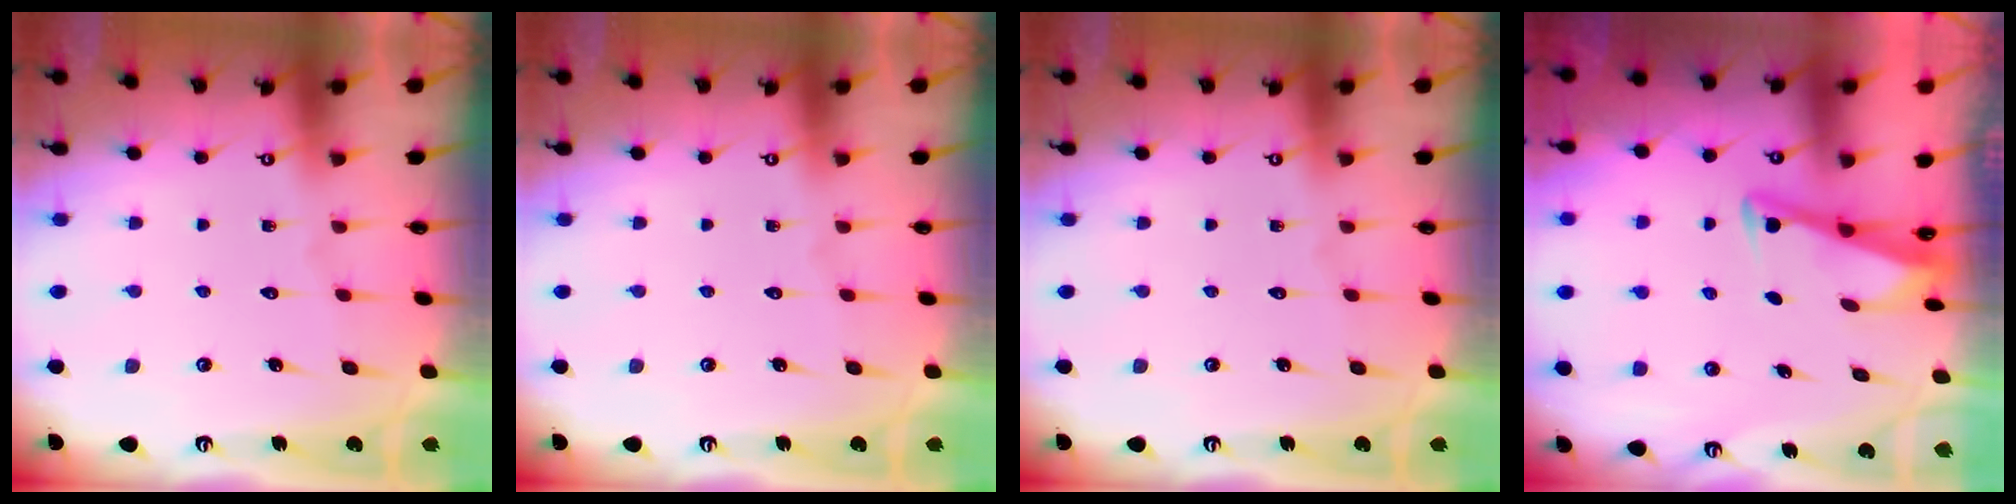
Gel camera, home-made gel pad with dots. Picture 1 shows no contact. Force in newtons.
{"total": 0.0}
{"total": 0.0}
{"total": 3.4, "press": 3.4, "slide": 0.4}